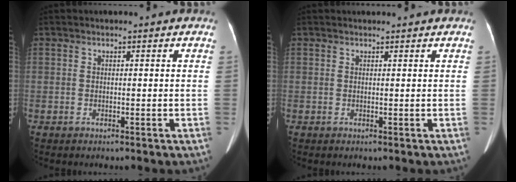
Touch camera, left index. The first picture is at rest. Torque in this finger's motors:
{"motor_torque": [0.18, -0.03, -0.03, 0.01]}